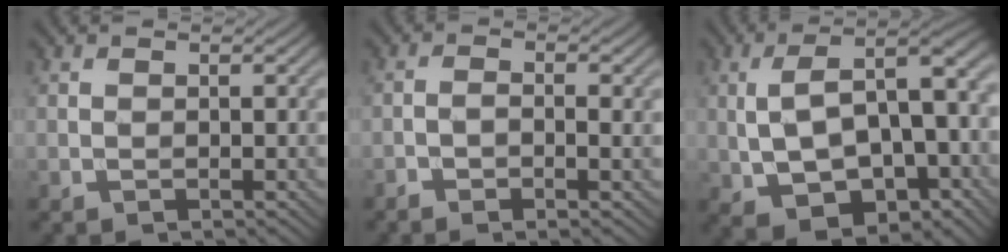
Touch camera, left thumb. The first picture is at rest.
{"total": 2.7, "force": [-1.3, 0.7, 2.3], "torque": [-0.045, -0.001, -0.025]}
{"total": 13.0, "force": [-0.6, 6.9, 11.0], "torque": [-0.208, -0.004, -0.002]}